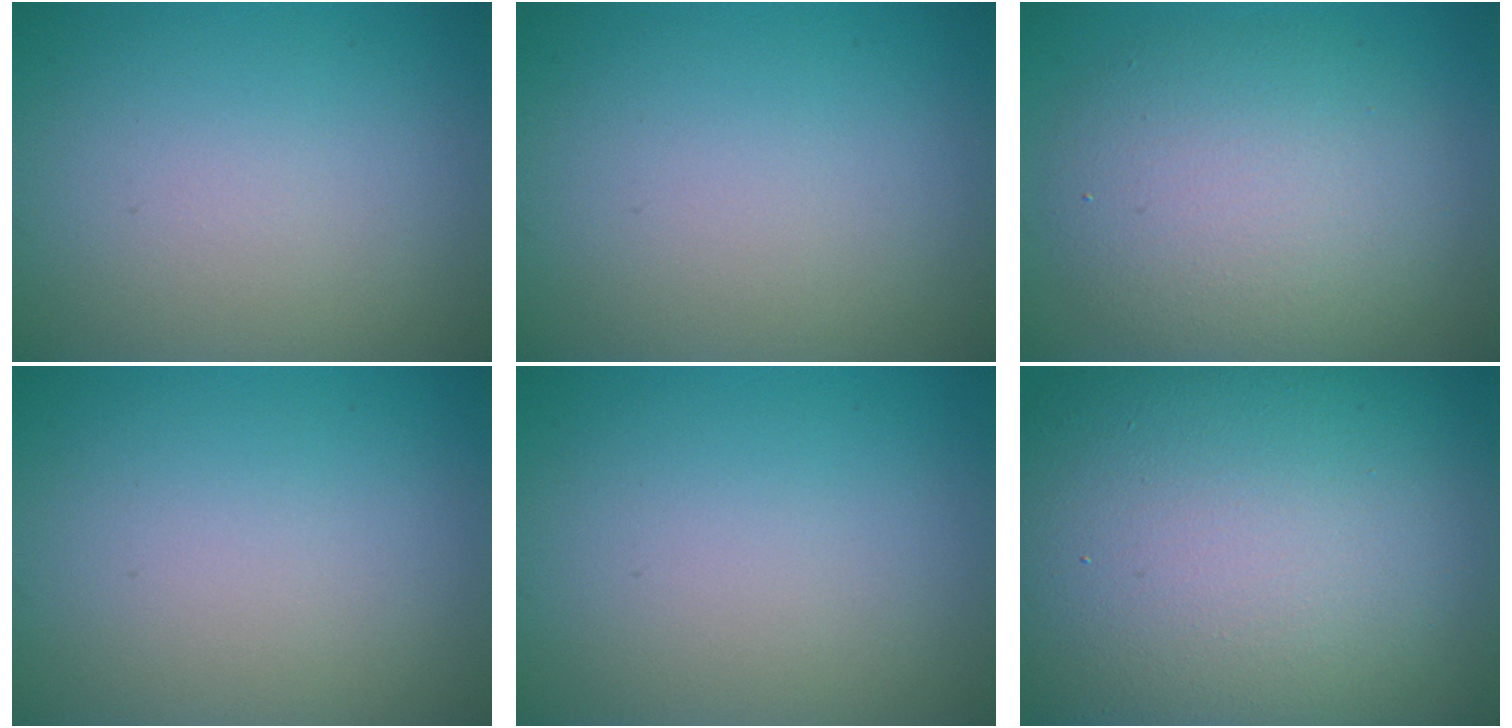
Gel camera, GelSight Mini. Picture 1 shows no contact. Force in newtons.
{"total": 0.0}
{"total": 7.1, "press": 7.1, "slide": 0.5}
{"total": 0.0}
{"total": 0.0}
{"total": 19.8, "press": 19.8, "slide": 1.3}